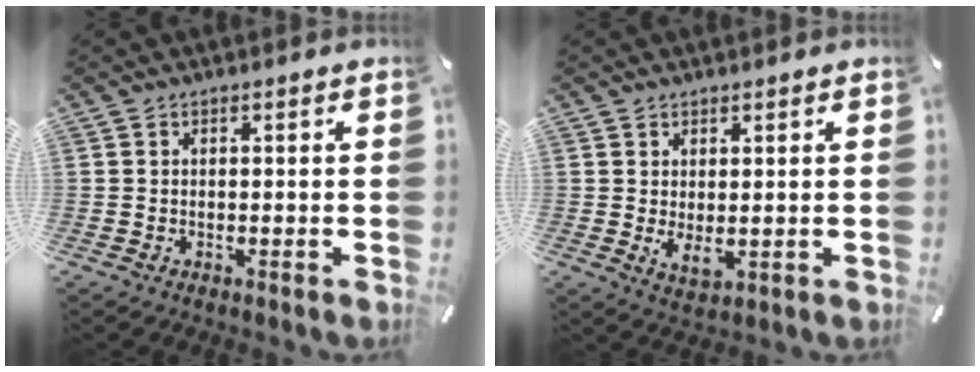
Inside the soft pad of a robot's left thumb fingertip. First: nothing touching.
{"total": 3.4, "force": [0.6, 1.8, 2.9], "torque": [-0.057, -0.009, 0.008]}